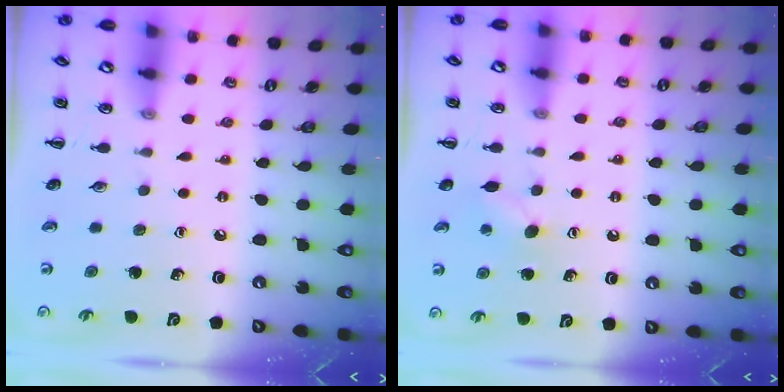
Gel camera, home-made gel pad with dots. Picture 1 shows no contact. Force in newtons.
{"total": 5.8, "press": 5.6, "slide": 1.2}